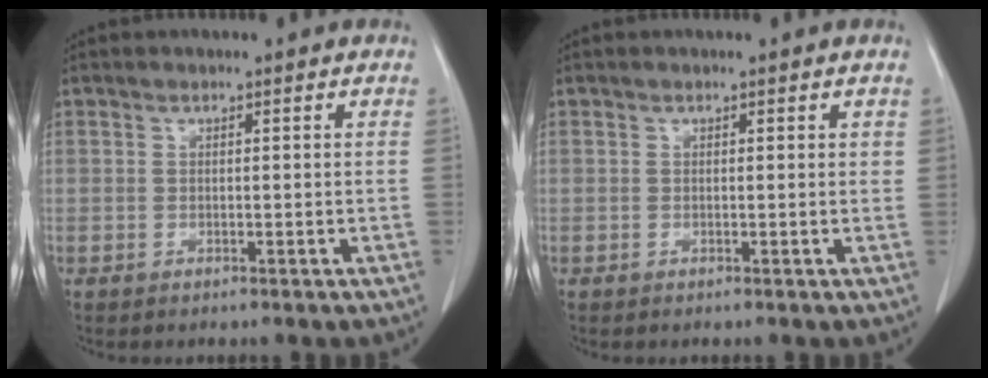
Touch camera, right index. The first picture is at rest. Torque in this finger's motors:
{"motor_torque": [-0.03, 0.00, 0.00, -0.01]}